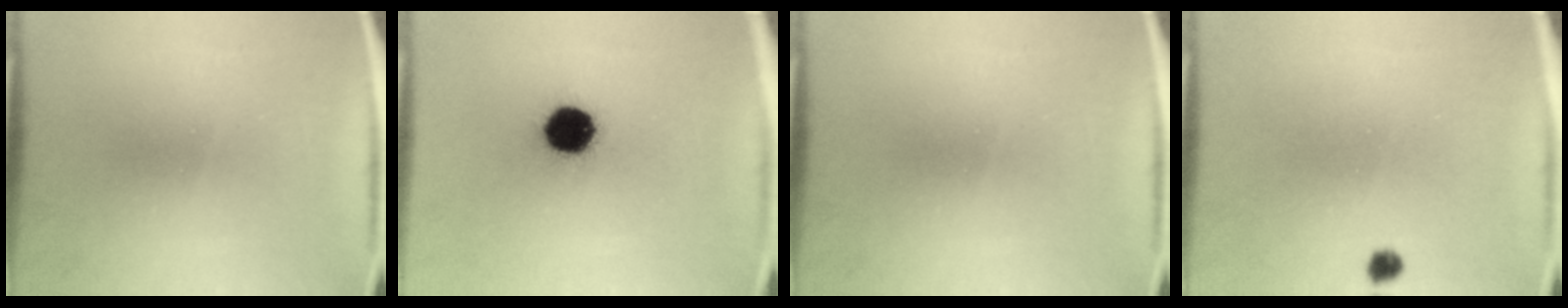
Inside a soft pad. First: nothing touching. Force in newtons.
{"total": 11.5}
{"total": 0.0}
{"total": 1.4}